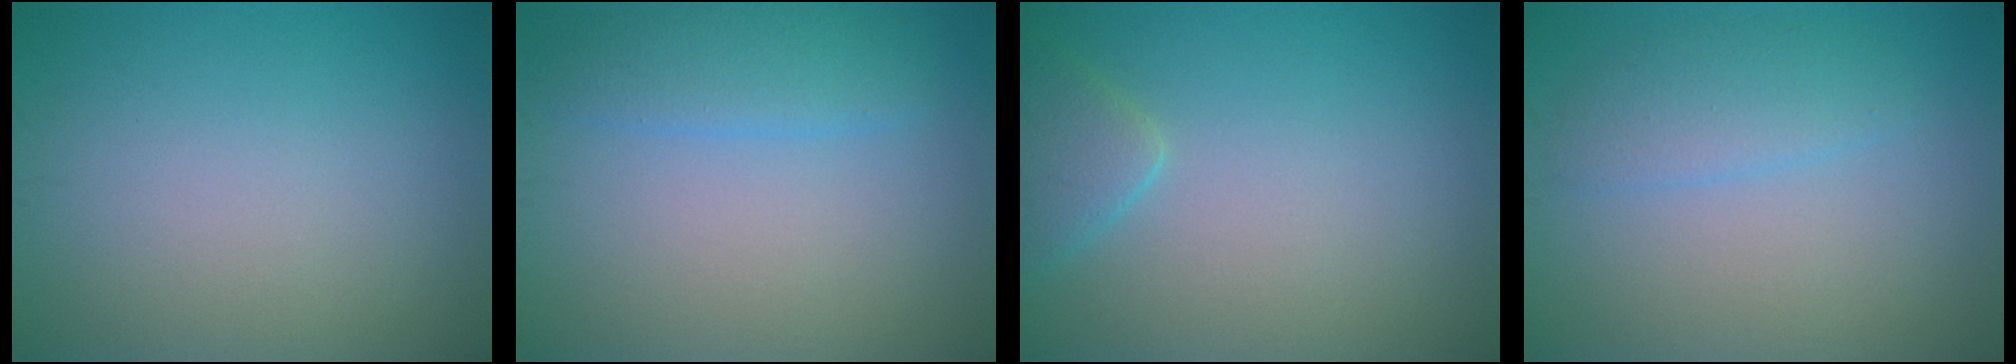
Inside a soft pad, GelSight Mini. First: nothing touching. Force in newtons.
{"total": 2.8, "press": 2.8, "slide": 0.3}
{"total": 2.5, "press": 2.4, "slide": 0.2}
{"total": 2.3, "press": 2.3, "slide": 0.0}